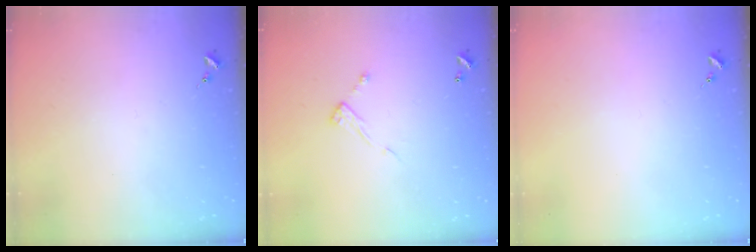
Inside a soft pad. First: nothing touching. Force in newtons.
{"total": 6.4, "press": 6.4, "slide": 0.2}
{"total": 0.0}